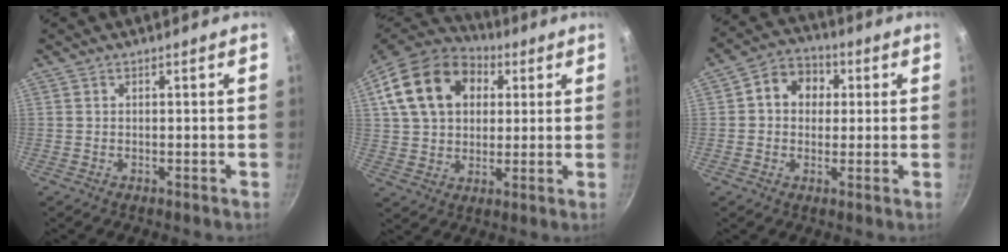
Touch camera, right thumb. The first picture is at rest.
{"total": 20.5, "force": [6.4, 14.7, 12.8], "torque": [-0.219, 0.018, 0.101]}
{"total": 8.9, "force": [1.7, 7.4, 4.7], "torque": [-0.042, 0.016, 0.009]}